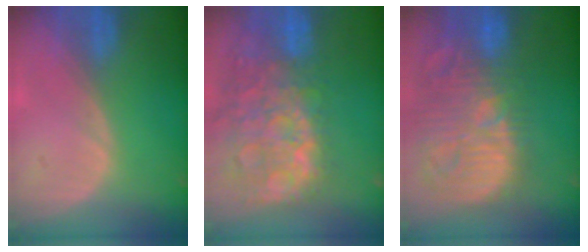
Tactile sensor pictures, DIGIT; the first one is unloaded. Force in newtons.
{"total": 15.0, "press": 12.2, "slide": 8.7}
{"total": 15.2, "press": 13.2, "slide": 7.4}